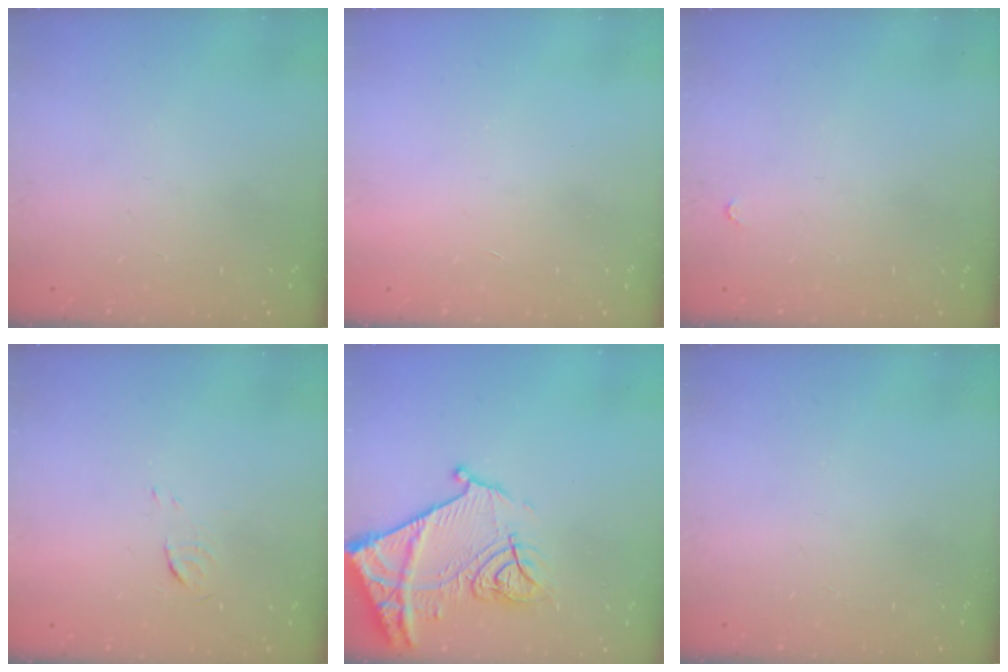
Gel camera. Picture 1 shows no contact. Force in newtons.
{"total": 1.7, "press": 1.7, "slide": 0.1}
{"total": 2.8, "press": 2.8, "slide": 0.4}
{"total": 3.9, "press": 3.7, "slide": 1.2}
{"total": 15.3, "press": 15.3, "slide": 1.6}
{"total": 0.0}